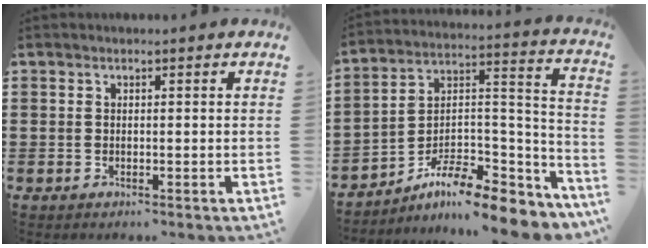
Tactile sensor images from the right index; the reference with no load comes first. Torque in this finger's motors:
{"motor_torque": [0.66, 1.15, -0.04, -0.15]}